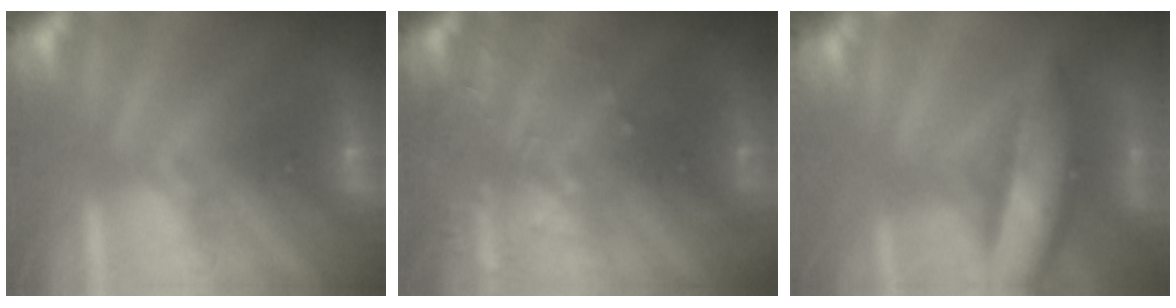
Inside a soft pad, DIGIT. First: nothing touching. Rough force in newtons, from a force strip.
{"total": 3.3}
{"total": 9.4}